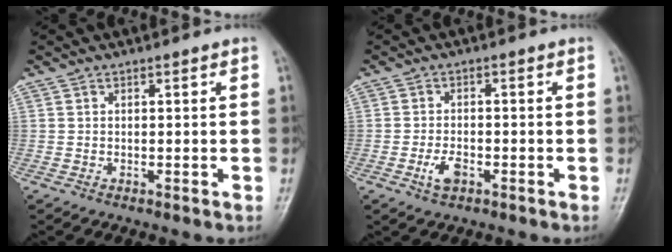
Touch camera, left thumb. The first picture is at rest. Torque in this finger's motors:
{"motor_torque": [-0.10, 0.19, 0.10, 0.04, 0.00]}